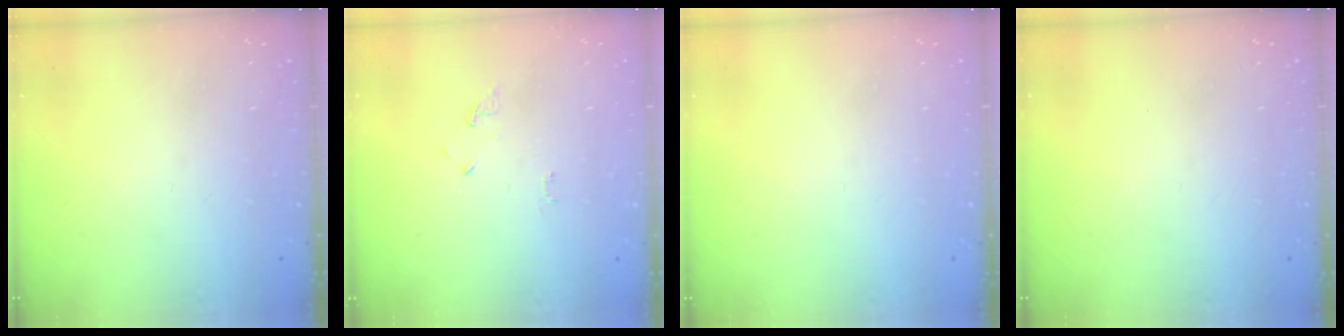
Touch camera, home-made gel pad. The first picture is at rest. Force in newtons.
{"total": 2.6, "press": 2.6, "slide": 0.4}
{"total": 0.0}
{"total": 0.0}